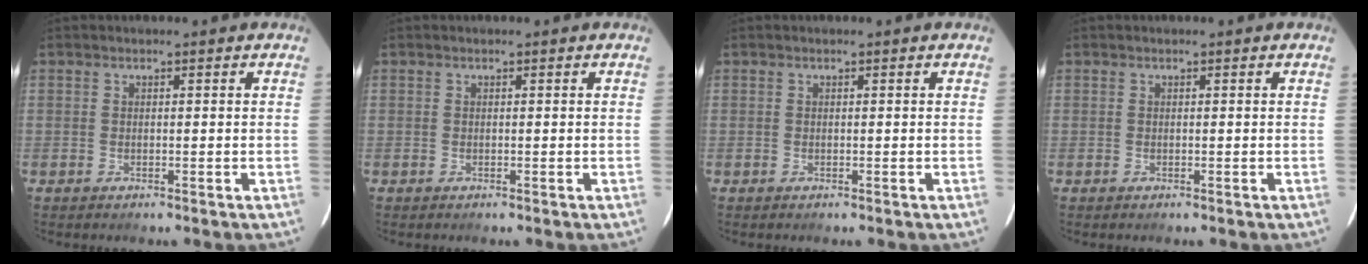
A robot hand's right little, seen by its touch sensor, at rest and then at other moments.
{"total": 0.0}
{"total": 0.0}
{"total": 0.0}